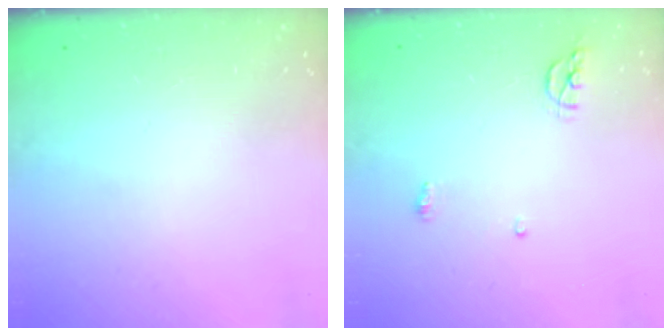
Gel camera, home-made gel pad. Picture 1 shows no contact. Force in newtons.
{"total": 7.2, "press": 5.3, "slide": 4.9}